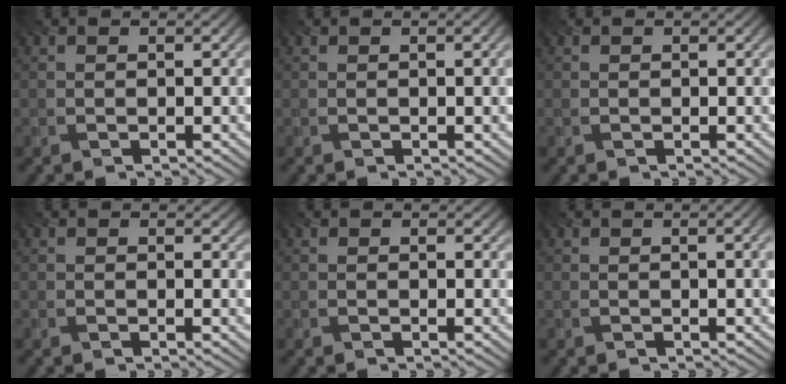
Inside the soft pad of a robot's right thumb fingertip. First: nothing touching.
{"total": 1.4, "force": [0.2, 0.0, 1.4], "torque": [-0.017, 0.003, 0.002]}
{"total": 0.0}
{"total": 1.0, "force": [0.5, 0.4, 0.7], "torque": [-0.011, -0.002, 0.007]}
{"total": 0.6, "force": [0.4, 0.3, 0.5], "torque": [-0.008, -0.002, 0.005]}
{"total": 2.2, "force": [0.4, 0.2, 2.2], "torque": [-0.026, 0.005, 0.006]}